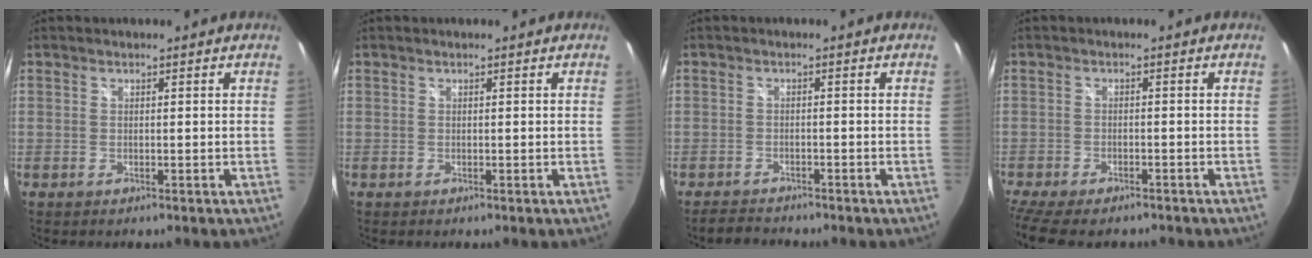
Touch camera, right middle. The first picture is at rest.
{"total": 0.0}
{"total": 3.1, "force": [-3.0, 0.8, 0.5], "torque": [-0.022, 0.000, -0.050]}
{"total": 9.7, "force": [-7.9, 2.9, 4.8], "torque": [-0.113, -0.038, -0.130]}